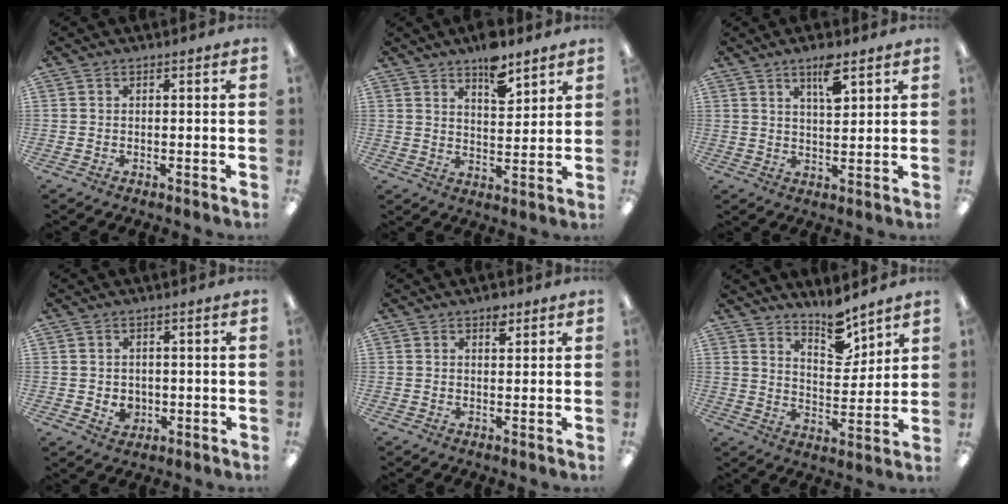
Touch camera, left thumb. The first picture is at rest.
{"total": 8.4, "force": [6.5, 3.3, 4.1], "torque": [-0.050, -0.041, 0.110]}
{"total": 7.1, "force": [4.5, 2.3, 5.0], "torque": [-0.071, -0.022, 0.070]}
{"total": 3.1, "force": [0.2, 2.7, 1.4], "torque": [-0.017, 0.000, 0.003]}
{"total": 3.2, "force": [2.1, 1.6, 1.8], "torque": [-0.007, -0.011, 0.031]}
{"total": 9.7, "force": [8.3, 3.4, 3.8], "torque": [-0.043, -0.061, 0.146]}